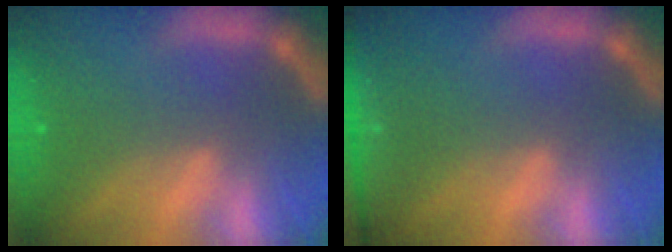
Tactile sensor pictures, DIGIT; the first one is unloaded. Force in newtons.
{"total": 6.5}